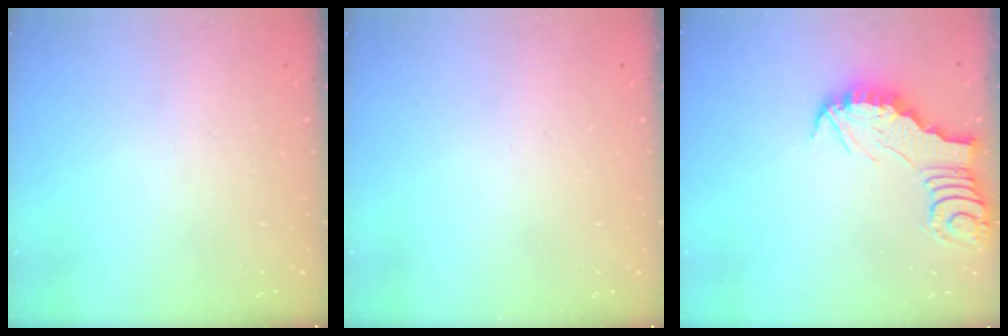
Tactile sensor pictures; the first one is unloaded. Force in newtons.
{"total": 0.0}
{"total": 3.0, "press": 3.0, "slide": 0.2}